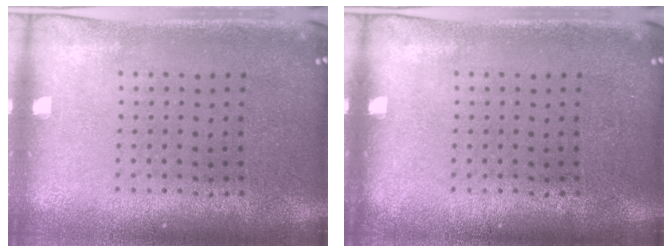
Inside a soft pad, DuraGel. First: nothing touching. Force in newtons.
{"total": 0.0}